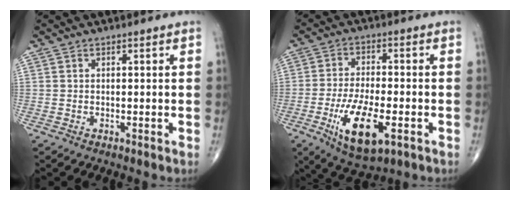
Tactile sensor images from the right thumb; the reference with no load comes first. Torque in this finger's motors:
{"motor_torque": [-0.26, 0.29, 0.84, 0.27, 0.38]}